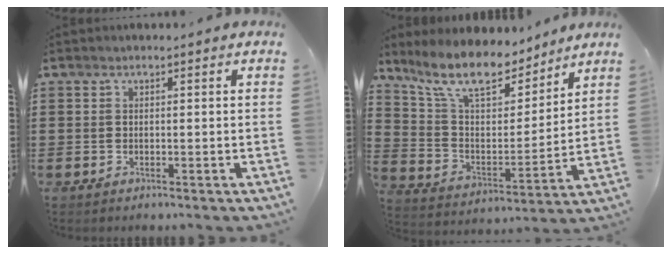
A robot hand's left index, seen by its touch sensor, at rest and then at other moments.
{"total": 11.0, "force": [9.2, 2.9, 5.2], "torque": [-0.132, -0.052, 0.161]}